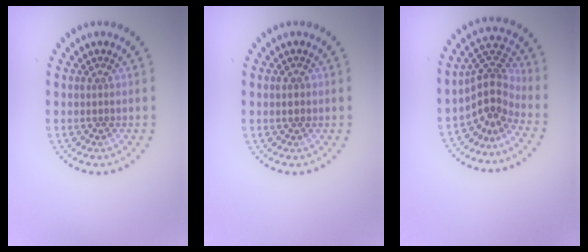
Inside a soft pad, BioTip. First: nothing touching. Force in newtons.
{"total": 1.3, "press": 1.3, "slide": 0.1}
{"total": 3.7, "press": 2.6, "slide": 2.6}